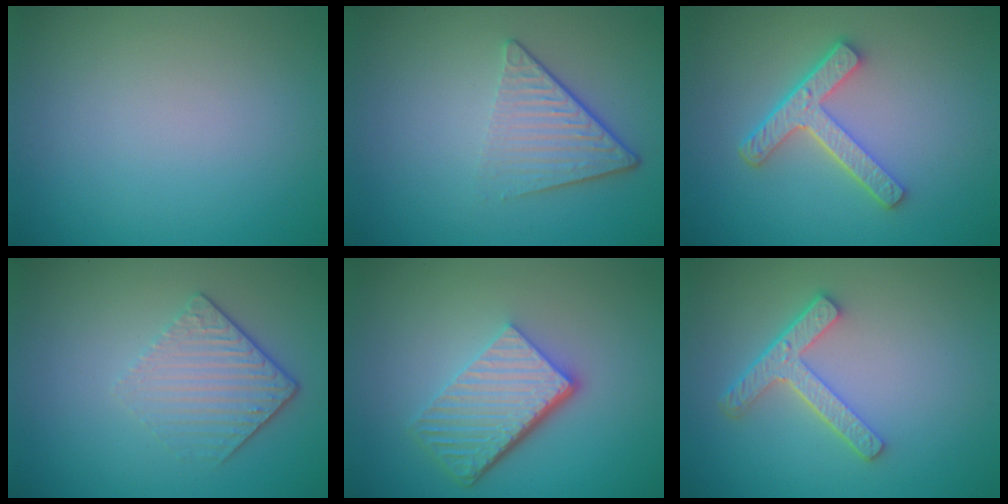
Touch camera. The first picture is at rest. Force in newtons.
{"total": 4.6, "press": 2.9, "slide": 3.5}
{"total": 4.4, "press": 3.3, "slide": 2.9}
{"total": 4.3, "press": 2.8, "slide": 3.3}
{"total": 6.0, "press": 4.1, "slide": 4.4}
{"total": 3.9, "press": 3.0, "slide": 2.5}